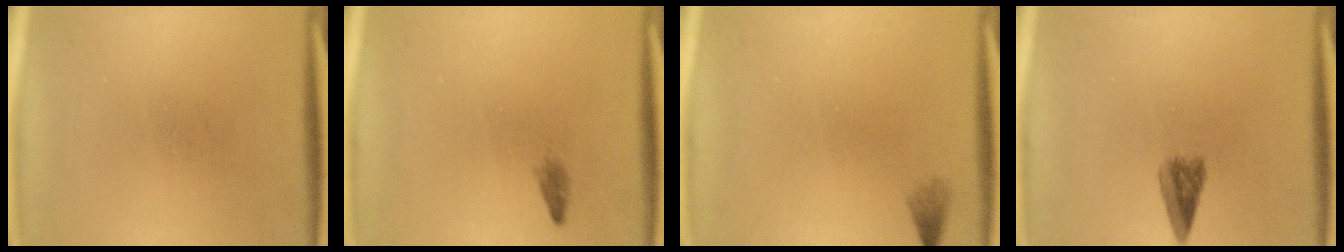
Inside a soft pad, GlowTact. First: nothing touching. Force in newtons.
{"total": 0.8}
{"total": 1.0}
{"total": 3.0}